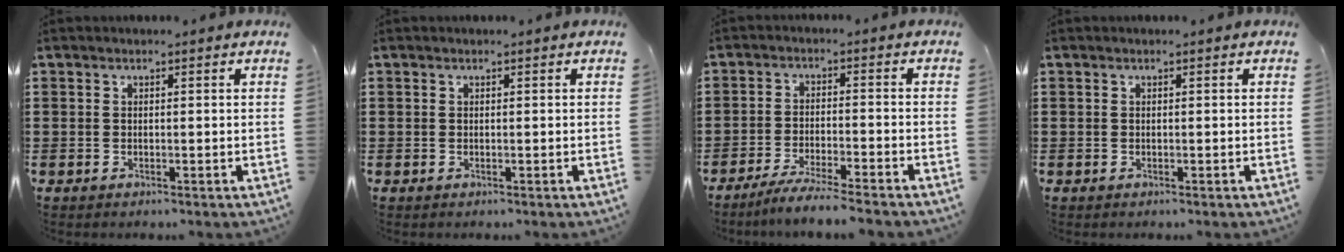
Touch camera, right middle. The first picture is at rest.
{"total": 0.0}
{"total": 4.5, "force": [-4.1, -0.2, 1.6], "torque": [-0.034, -0.010, -0.081]}
{"total": 0.0}